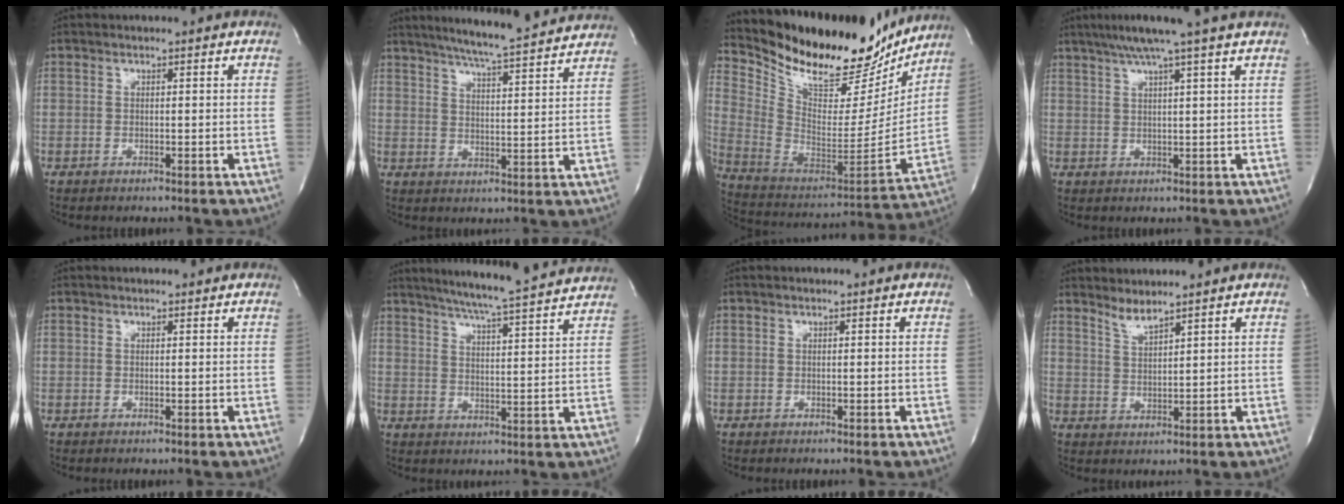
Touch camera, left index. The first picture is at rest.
{"total": 15.5, "force": [14.0, 0.1, 6.7], "torque": [-0.112, 0.002, 0.189]}
{"total": 25.2, "force": [21.9, 7.1, 10.3], "torque": [-0.191, -0.034, 0.338]}
{"total": 7.1, "force": [5.5, -1.8, 4.1], "torque": [-0.064, 0.014, 0.079]}
{"total": 0.7, "force": [0.6, 0.2, 0.0], "torque": [-0.009, 0.003, 0.010]}
{"total": 17.1, "force": [15.6, -0.4, 7.1], "torque": [-0.123, -0.010, 0.208]}
{"total": 0.0}
{"total": 2.9, "force": [2.8, -0.2, 0.9], "torque": [-0.021, -0.011, 0.057]}